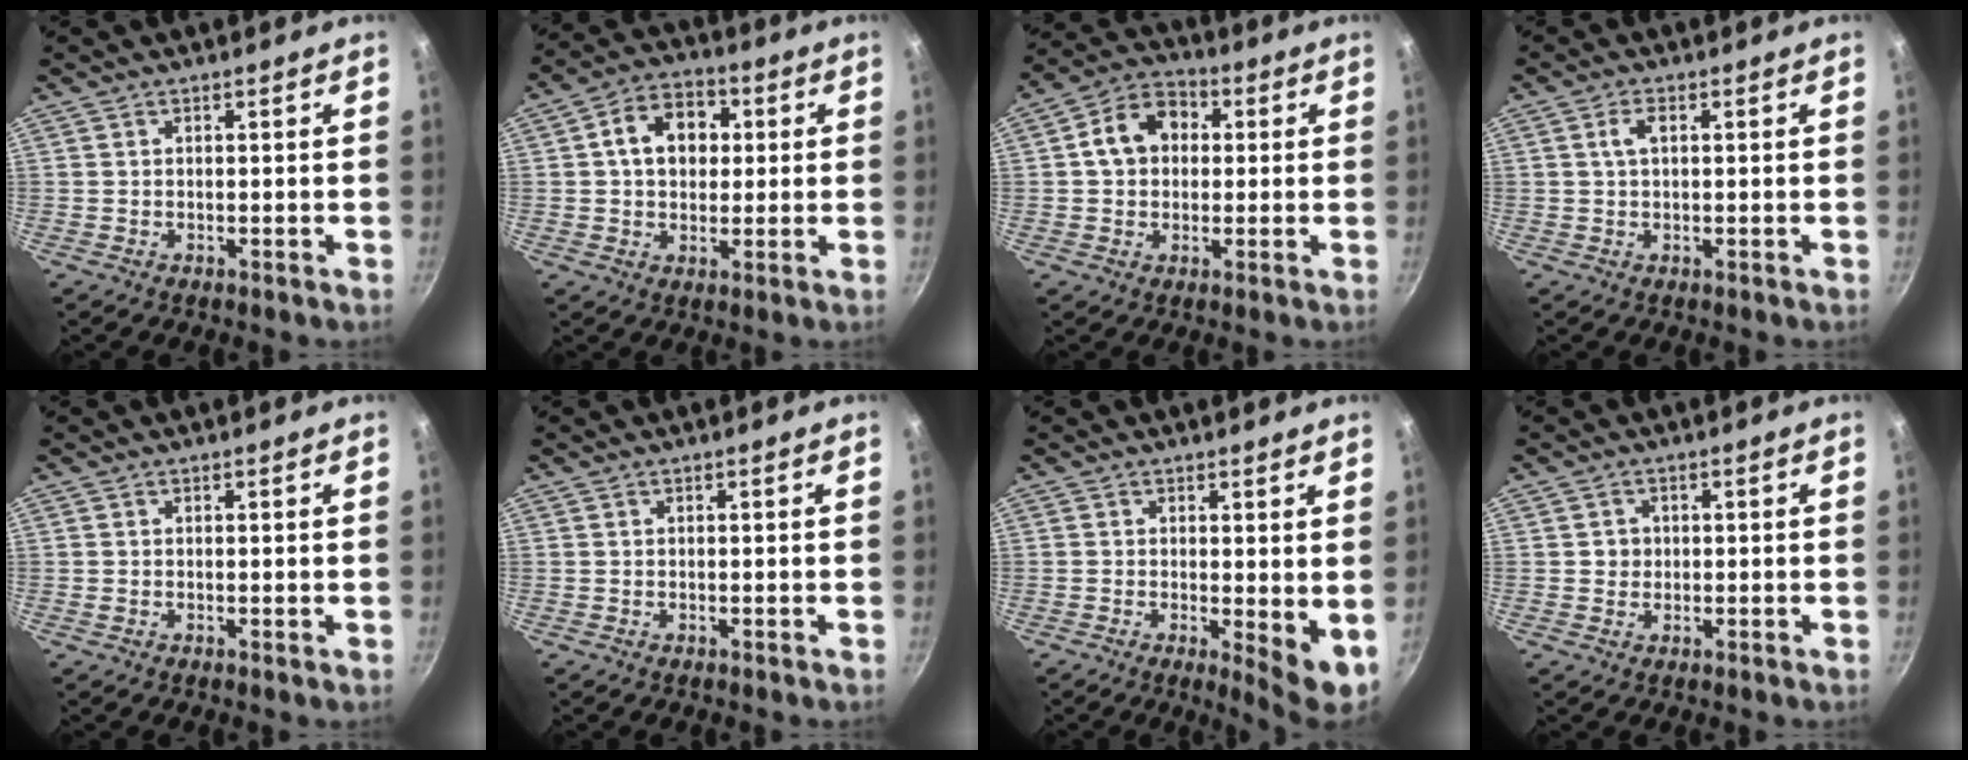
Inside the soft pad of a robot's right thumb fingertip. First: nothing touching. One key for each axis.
{"total": 10.8, "fx": 1.9, "fy": 8.1, "fz": 6.8, "tx": -0.073, "ty": 0.017, "tz": 0.017}
{"total": 10.0, "fx": 1.4, "fy": 7.9, "fz": 6.0, "tx": -0.068, "ty": 0.025, "tz": 0.007}
{"total": 2.6, "fx": 0.6, "fy": 1.3, "fz": 2.1, "tx": -0.038, "ty": 0.007, "tz": 0.012}
{"total": 0.0}
{"total": 0.0}
{"total": 5.7, "fx": 0.1, "fy": 1.8, "fz": 5.5, "tx": -0.078, "ty": -0.016, "tz": 0.004}
{"total": 2.1, "fx": 0.1, "fy": 2.0, "fz": 0.6, "tx": 0.004, "ty": 0.004, "tz": 0.000}